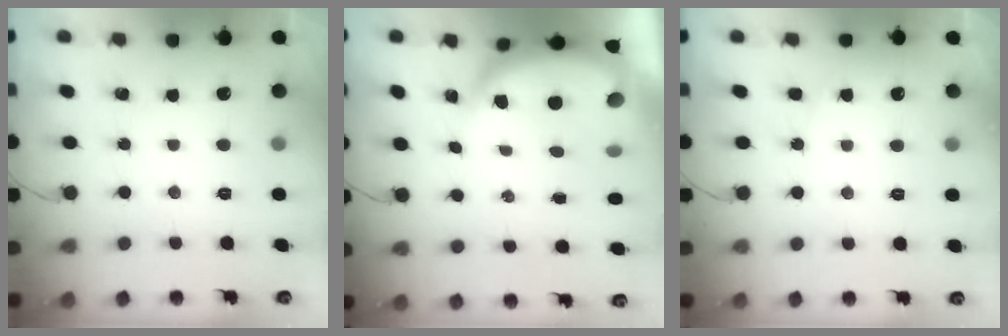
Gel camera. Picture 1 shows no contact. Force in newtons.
{"total": 6.4, "press": 6.3, "slide": 1.1}
{"total": 3.4, "press": 3.3, "slide": 0.3}